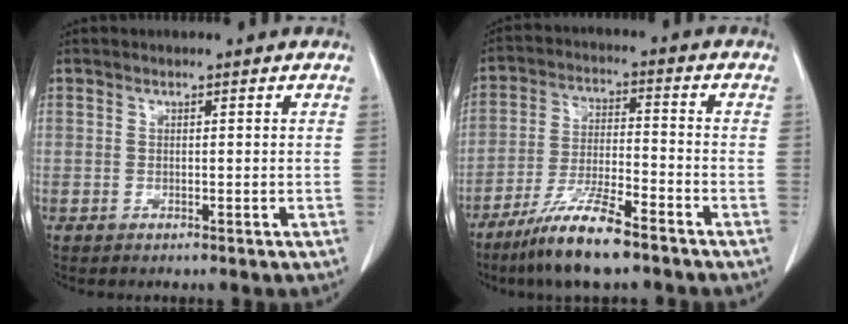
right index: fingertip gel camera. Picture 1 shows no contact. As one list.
[{"total": 10.5, "force": [-7.5, 1.1, 7.2], "torque": [-0.142, -0.023, -0.138]}]